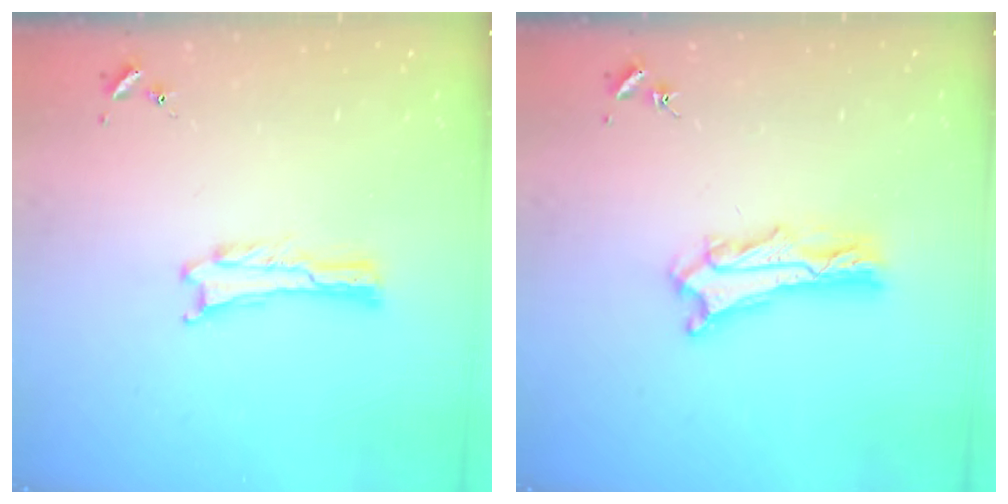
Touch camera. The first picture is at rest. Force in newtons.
{"total": 4.4, "press": 4.4, "slide": 0.3}